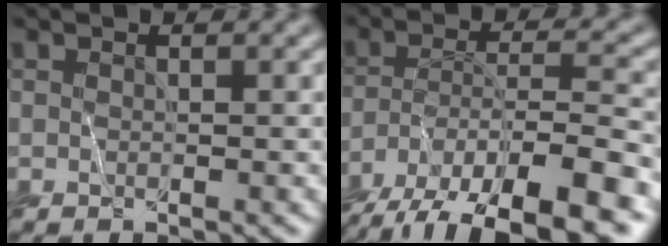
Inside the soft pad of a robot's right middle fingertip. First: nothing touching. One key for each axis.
{"total": 11.4, "fx": -8.8, "fy": 3.3, "fz": 6.5, "tx": -0.113, "ty": -0.006, "tz": -0.137}